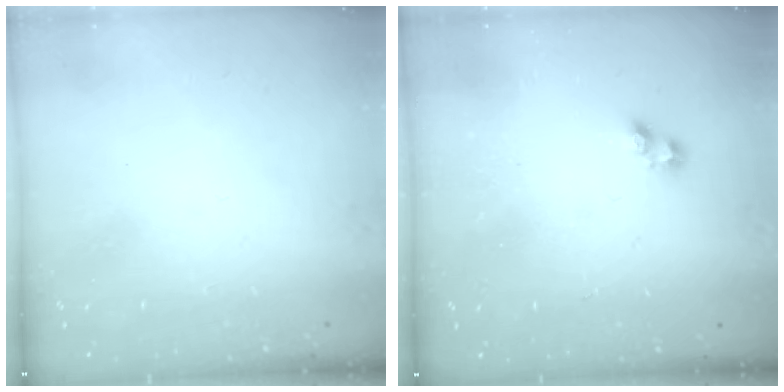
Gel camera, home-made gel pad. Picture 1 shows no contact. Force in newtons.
{"total": 0.9, "press": 0.4, "slide": 0.8}